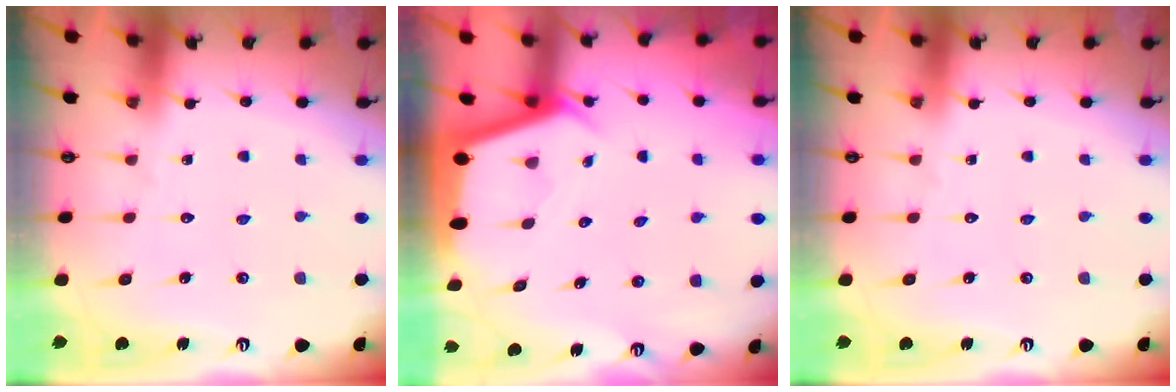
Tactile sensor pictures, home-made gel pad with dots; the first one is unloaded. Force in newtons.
{"total": 2.8, "press": 2.8, "slide": 0.2}
{"total": 0.0}